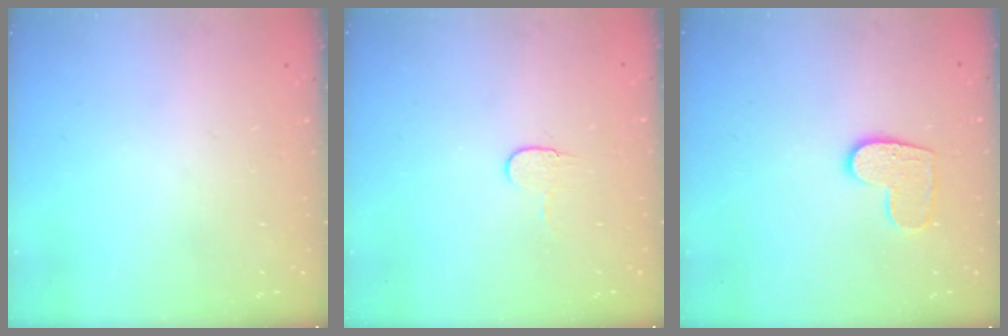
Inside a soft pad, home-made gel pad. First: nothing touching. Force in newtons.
{"total": 5.0, "press": 4.9, "slide": 0.4}
{"total": 8.9, "press": 8.9, "slide": 0.5}